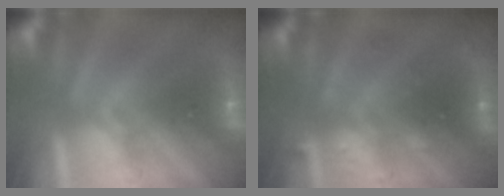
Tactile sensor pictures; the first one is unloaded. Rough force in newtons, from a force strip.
{"total": 2.4}